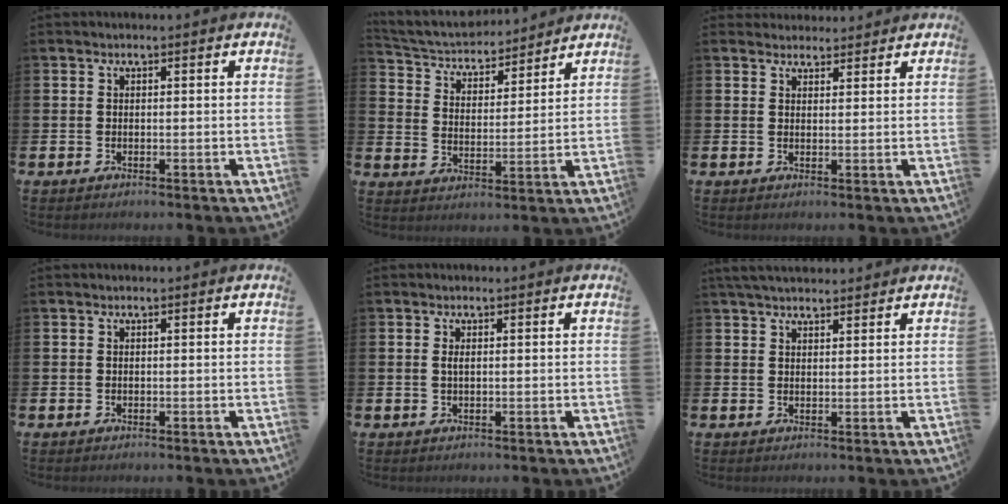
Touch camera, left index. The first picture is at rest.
{"total": 5.0, "force": [4.7, 1.7, 0.6], "torque": [-0.038, -0.038, 0.076]}
{"total": 2.6, "force": [2.5, 0.8, -0.2], "torque": [0.014, -0.012, 0.043]}
{"total": 0.0}
{"total": 1.1, "force": [0.3, 0.4, 0.9], "torque": [-0.016, 0.002, 0.003]}
{"total": 3.5, "force": [3.2, 0.8, 0.9], "torque": [-0.018, -0.008, 0.059]}